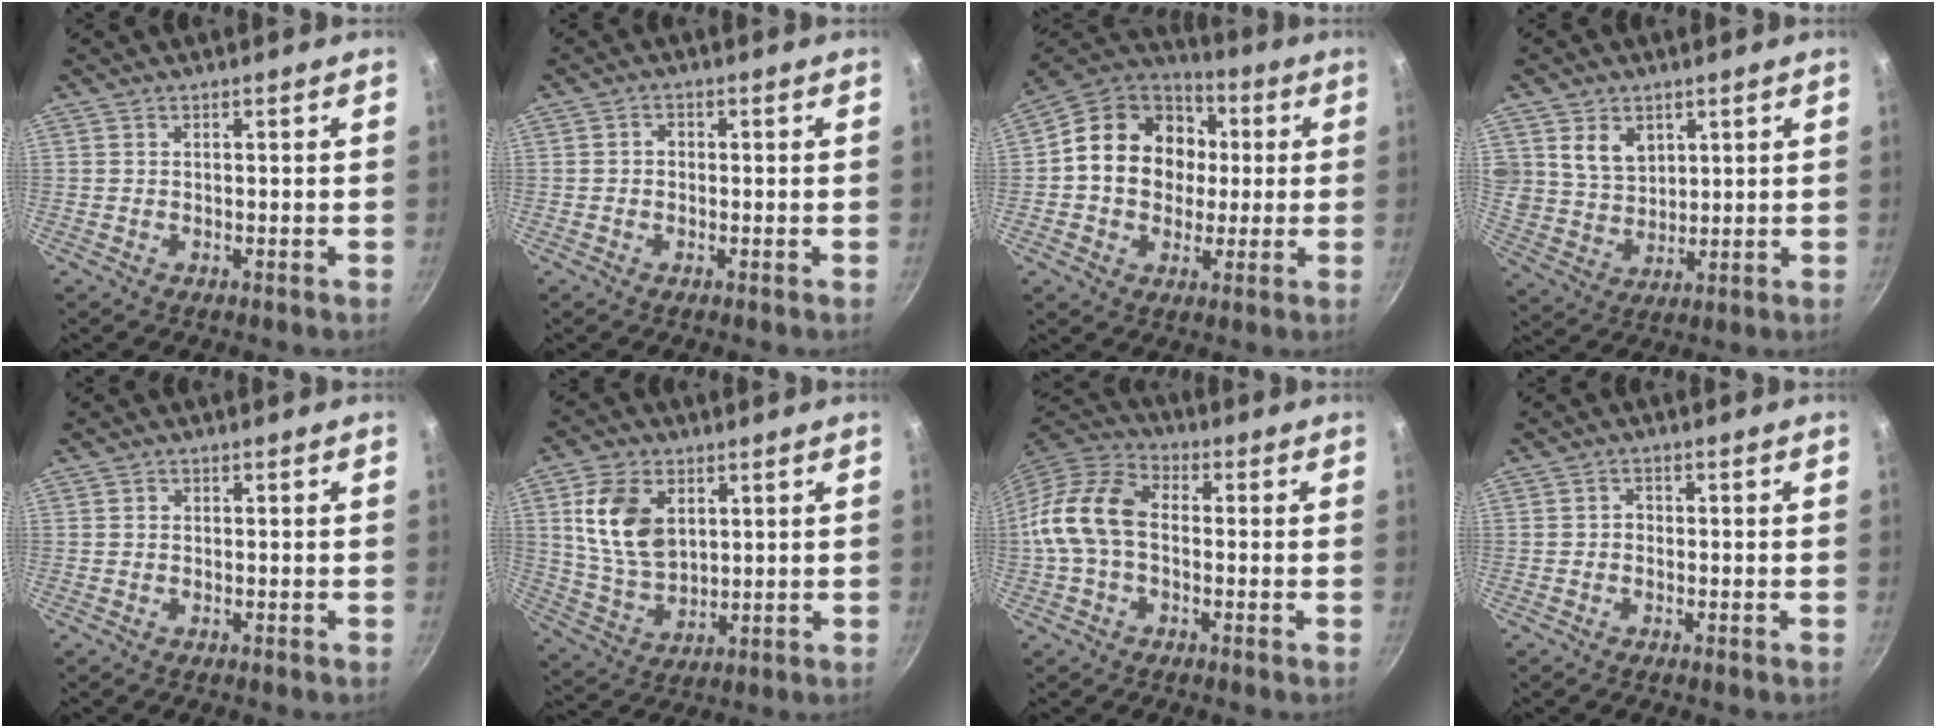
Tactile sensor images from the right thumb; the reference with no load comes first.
{"total": 1.8, "force": [0.0, 1.5, 1.0], "torque": [-0.011, 0.006, -0.004]}
{"total": 18.3, "force": [1.7, 15.0, 10.3], "torque": [-0.143, 0.025, 0.017]}
{"total": 8.2, "force": [3.4, 6.3, 3.8], "torque": [-0.051, -0.020, 0.072]}
{"total": 0.6, "force": [0.0, 0.5, 0.3], "torque": [-0.002, 0.004, 0.000]}
{"total": 12.8, "force": [3.6, 8.5, 8.8], "torque": [-0.146, -0.021, 0.079]}
{"total": 12.7, "force": [-0.8, 8.4, 9.5], "torque": [-0.168, 0.038, -0.034]}
{"total": 1.2, "force": [-0.4, 1.0, 0.6], "torque": [-0.007, 0.008, -0.009]}